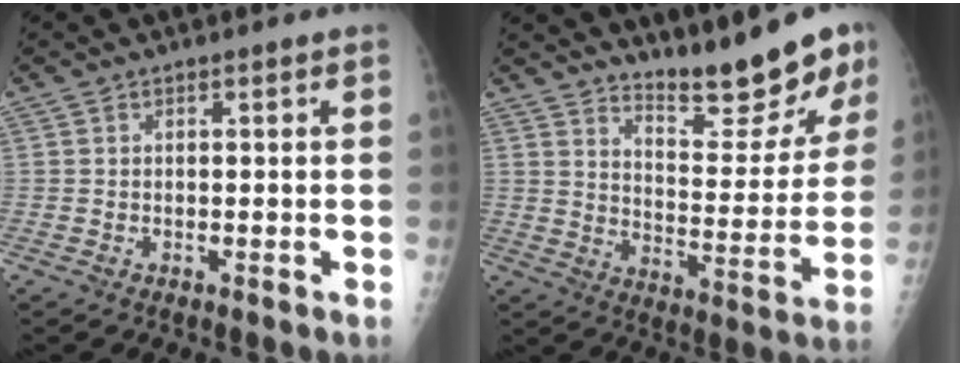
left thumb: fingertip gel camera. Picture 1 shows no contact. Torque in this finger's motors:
{"motor_torque": [0.36, 0.22, -0.26, -0.36, 0.17]}